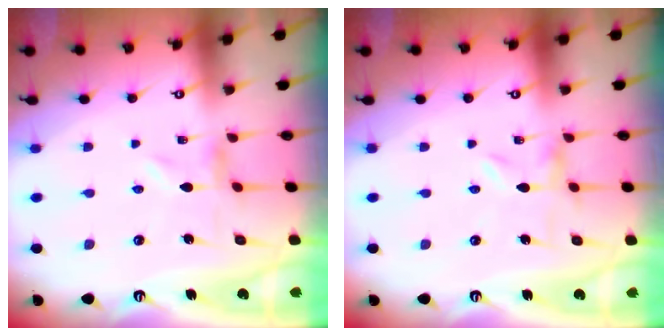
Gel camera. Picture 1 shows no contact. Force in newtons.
{"total": 0.0}